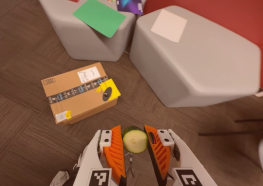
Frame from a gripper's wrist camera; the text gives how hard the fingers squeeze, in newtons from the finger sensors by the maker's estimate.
{"total": 8.4, "left": 8.4, "right": 8.5}